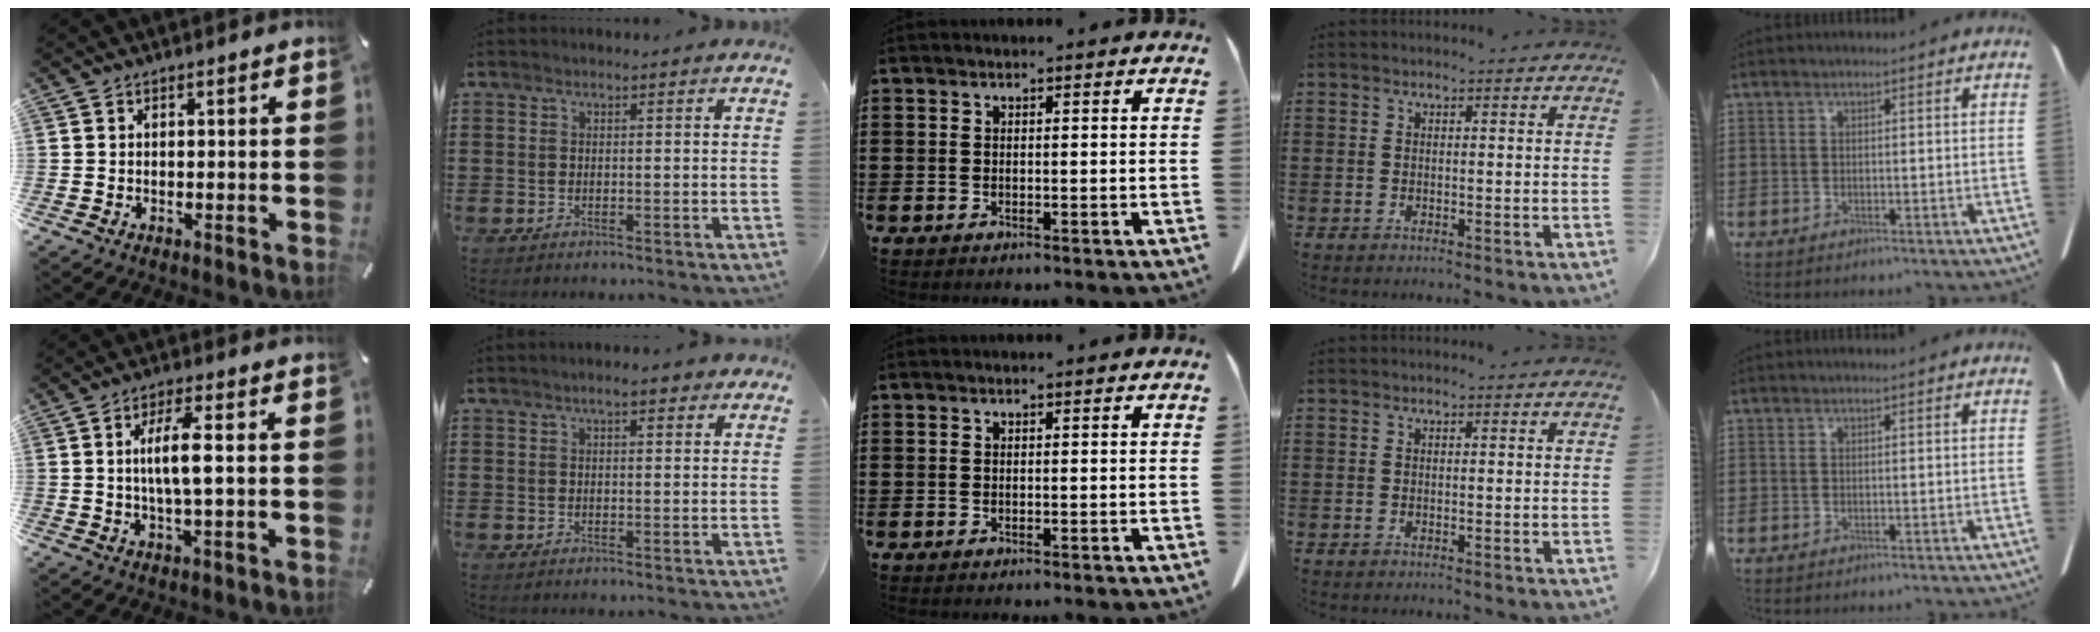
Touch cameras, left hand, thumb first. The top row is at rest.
{"thumb": {"total": 7.9, "force": [0.6, 1.5, 7.7], "torque": [-0.150, 0.001, 0.004]}, "index": {"total": 3.0, "force": [1.8, 0.8, 2.3], "torque": [-0.040, 0.005, 0.027]}}